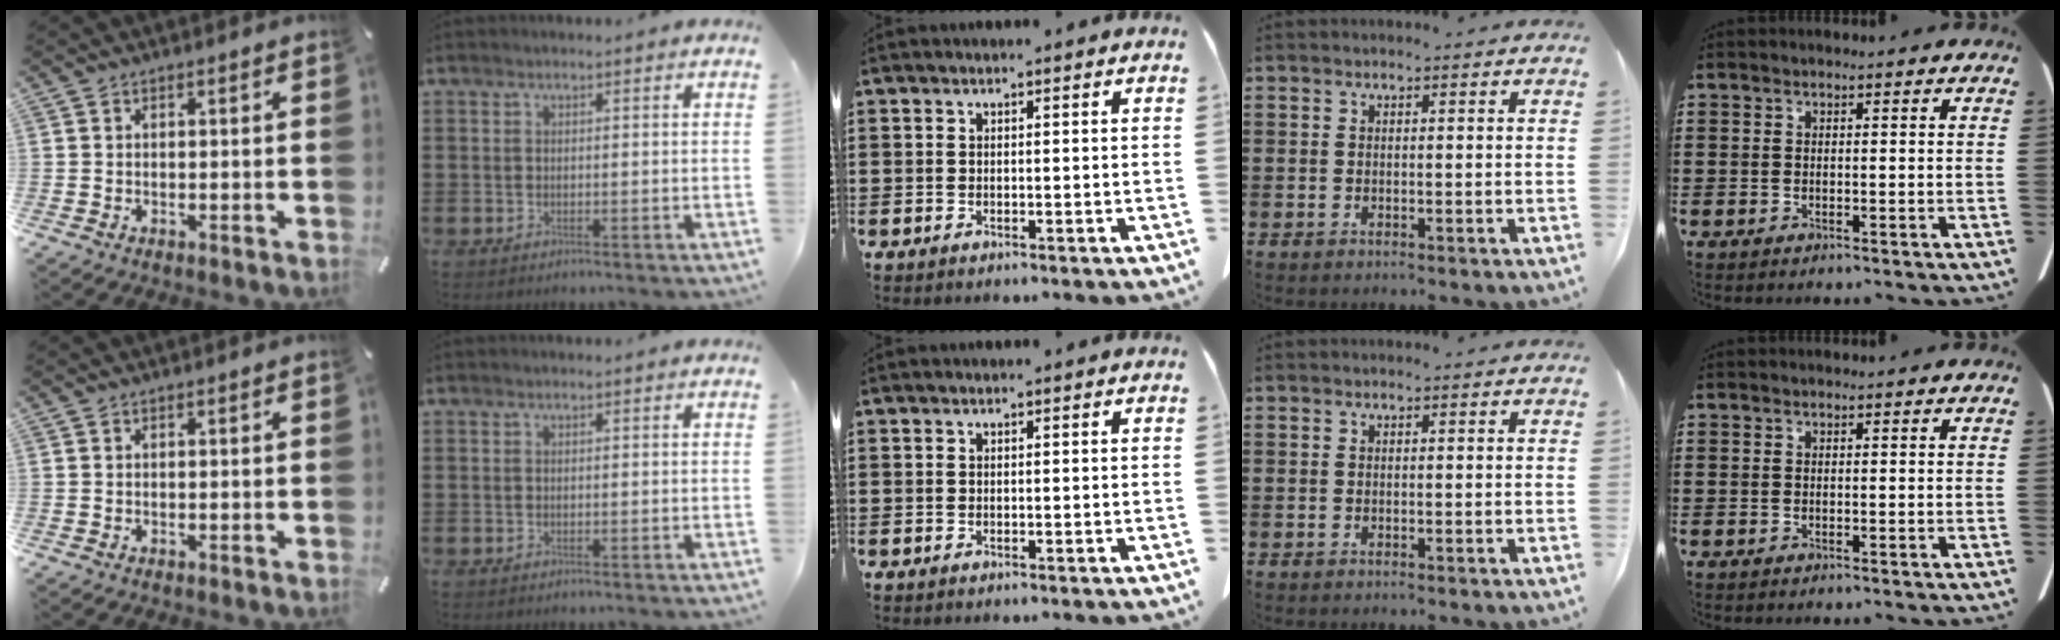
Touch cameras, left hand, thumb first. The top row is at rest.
{}